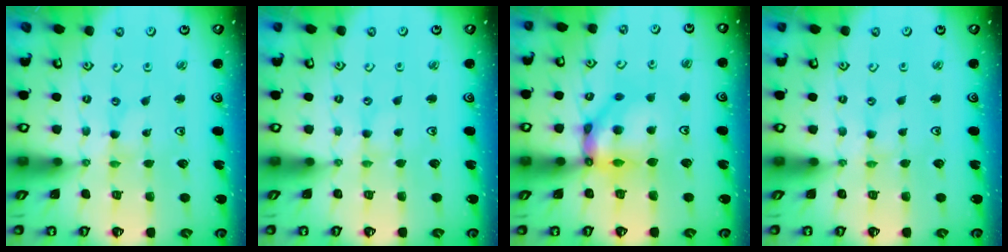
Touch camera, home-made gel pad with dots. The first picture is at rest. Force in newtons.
{"total": 0.0}
{"total": 12.0, "press": 12.0, "slide": 1.3}
{"total": 0.0}